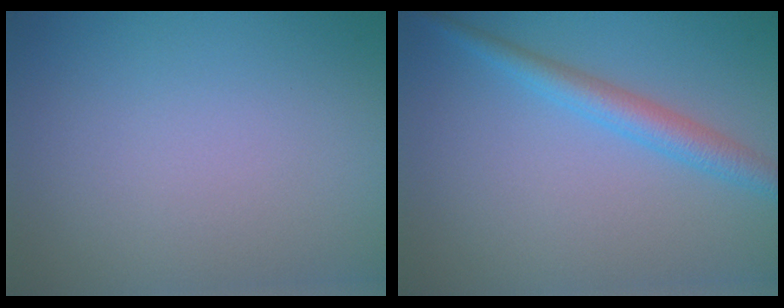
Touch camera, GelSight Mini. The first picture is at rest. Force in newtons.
{"total": 2.9, "press": 2.9, "slide": 0.2}